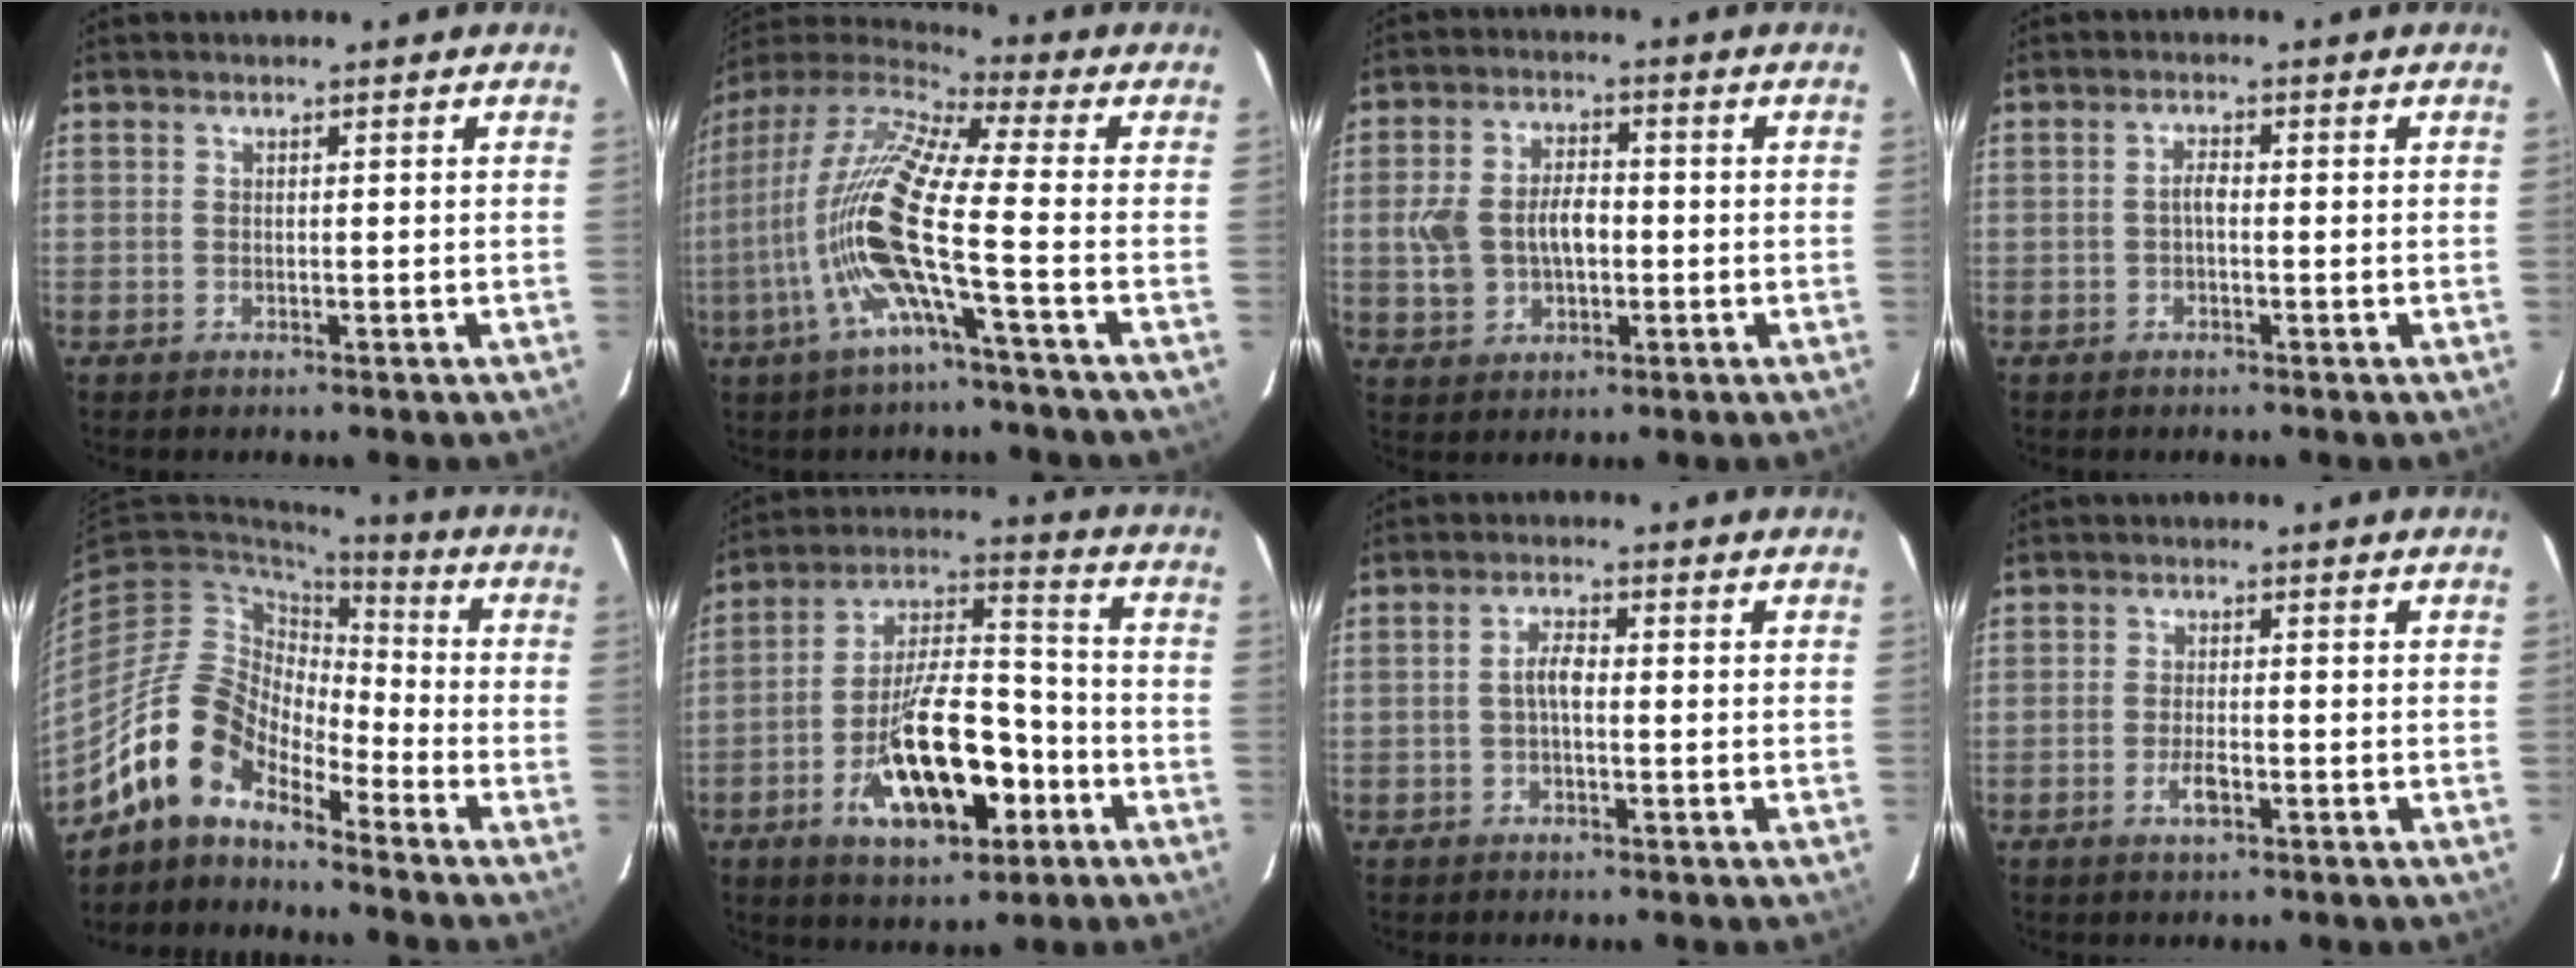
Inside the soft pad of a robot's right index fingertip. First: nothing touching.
{"total": 16.2, "force": [-3.9, 0.5, 15.7], "torque": [-0.287, -0.015, -0.084]}
{"total": 9.5, "force": [-0.9, 6.4, 7.0], "torque": [-0.148, 0.012, -0.009]}
{"total": 1.6, "force": [-0.4, 0.6, 1.4], "torque": [-0.029, 0.007, -0.009]}
{"total": 12.1, "force": [-9.4, 5.3, 5.5], "torque": [-0.106, 0.025, -0.191]}
{"total": 18.1, "force": [-7.2, 7.9, 14.6], "torque": [-0.269, 0.012, -0.111]}
{"total": 2.8, "force": [-0.5, 1.0, 2.5], "torque": [-0.051, 0.009, -0.009]}
{"total": 3.0, "force": [-1.4, 1.1, 2.5], "torque": [-0.053, -0.002, -0.027]}